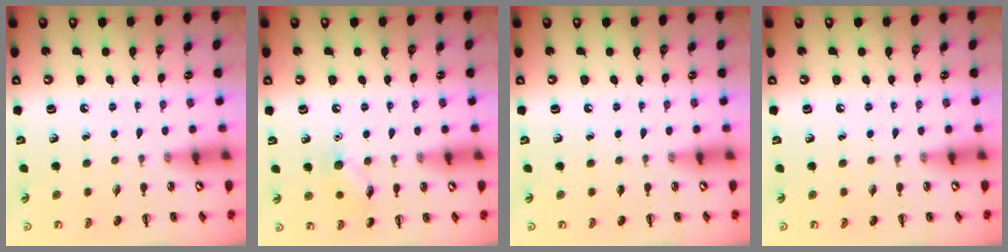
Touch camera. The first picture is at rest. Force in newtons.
{"total": 6.9, "press": 6.8, "slide": 1.3}
{"total": 0.0}
{"total": 0.0}